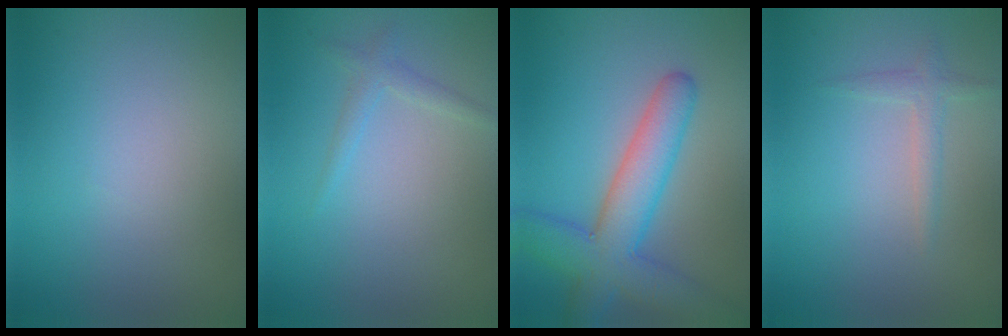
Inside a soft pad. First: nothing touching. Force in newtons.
{"total": 1.2, "press": 1.2, "slide": 0.0}
{"total": 6.8, "press": 6.8, "slide": 0.4}
{"total": 1.4, "press": 1.4, "slide": 0.0}